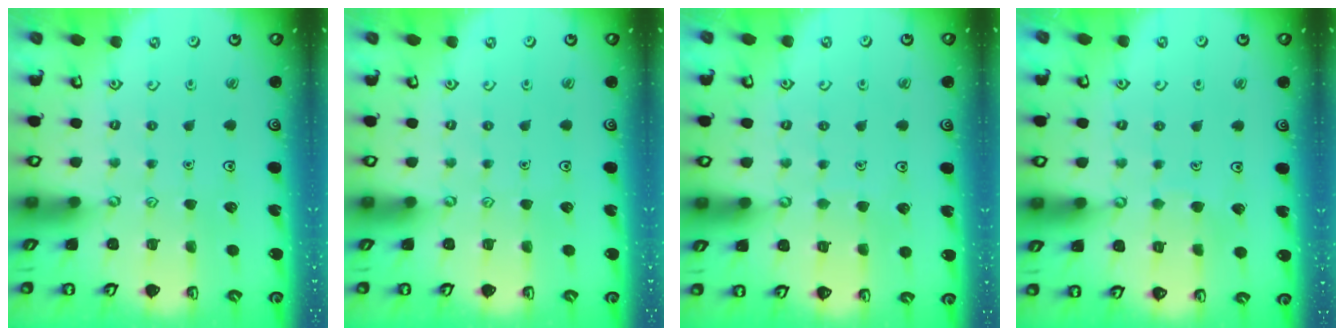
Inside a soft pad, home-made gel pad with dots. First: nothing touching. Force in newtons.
{"total": 0.0}
{"total": 3.2, "press": 3.2, "slide": 0.2}
{"total": 3.6, "press": 3.5, "slide": 0.2}